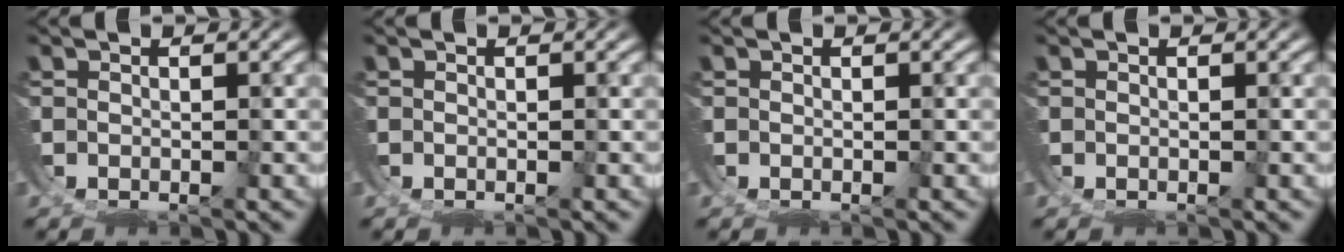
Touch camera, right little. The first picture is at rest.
{"total": 0.0}
{"total": 0.0}
{"total": 0.0}